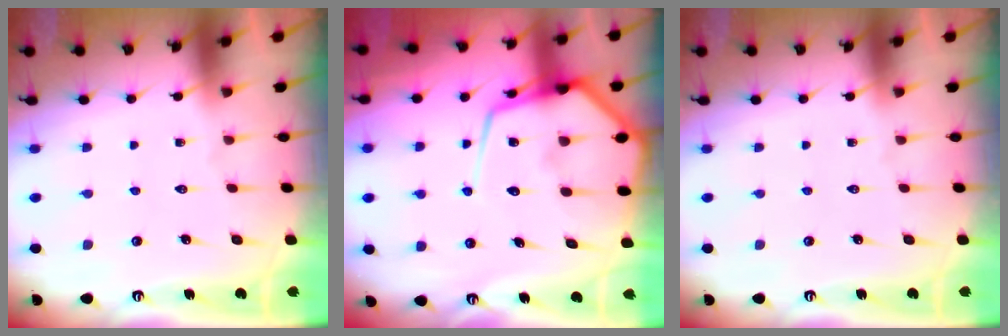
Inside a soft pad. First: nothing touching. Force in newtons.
{"total": 15.7, "press": 15.6, "slide": 1.7}
{"total": 0.0}